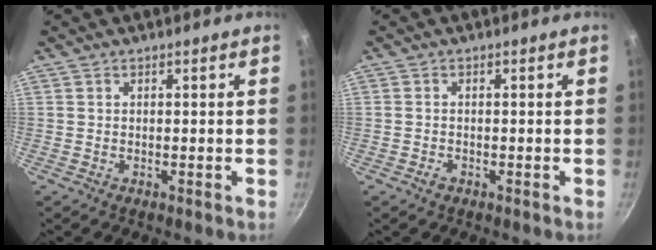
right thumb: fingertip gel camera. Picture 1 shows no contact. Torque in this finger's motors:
{"motor_torque": [-0.30, -0.03, -0.34, 0.21, -0.01]}